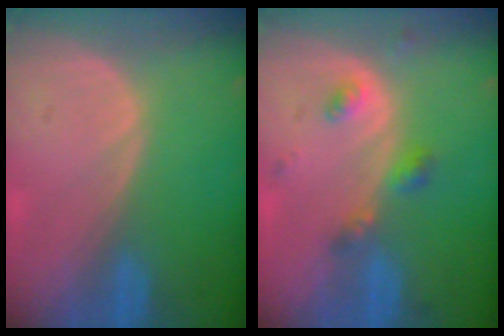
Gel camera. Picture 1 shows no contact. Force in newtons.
{"total": 3.9, "press": 3.9, "slide": 0.7}